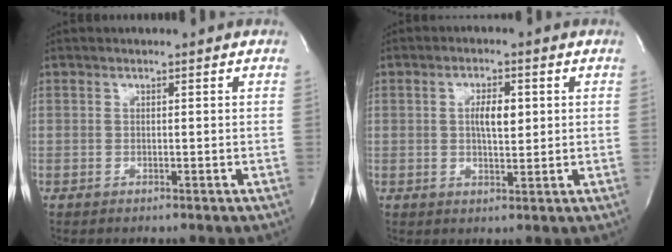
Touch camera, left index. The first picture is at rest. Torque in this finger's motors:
{"motor_torque": [0.15, 0.02, 0.06, 0.06]}